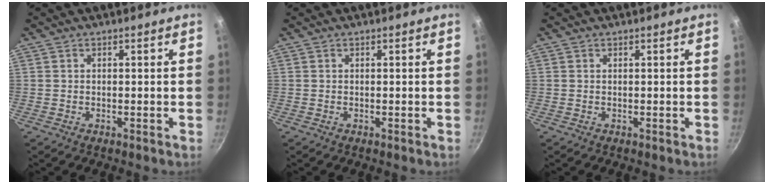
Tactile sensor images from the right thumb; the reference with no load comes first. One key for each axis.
{"total": 0.0}
{"total": 0.0}